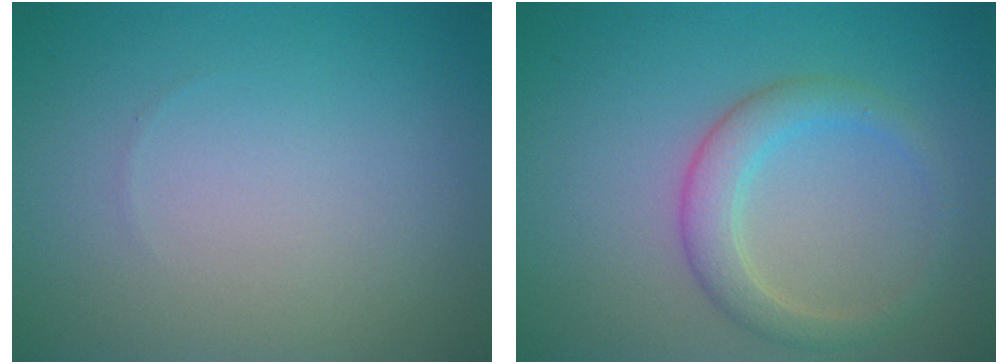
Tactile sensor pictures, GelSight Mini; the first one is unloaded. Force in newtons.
{"total": 3.1, "press": 3.1, "slide": 0.1}